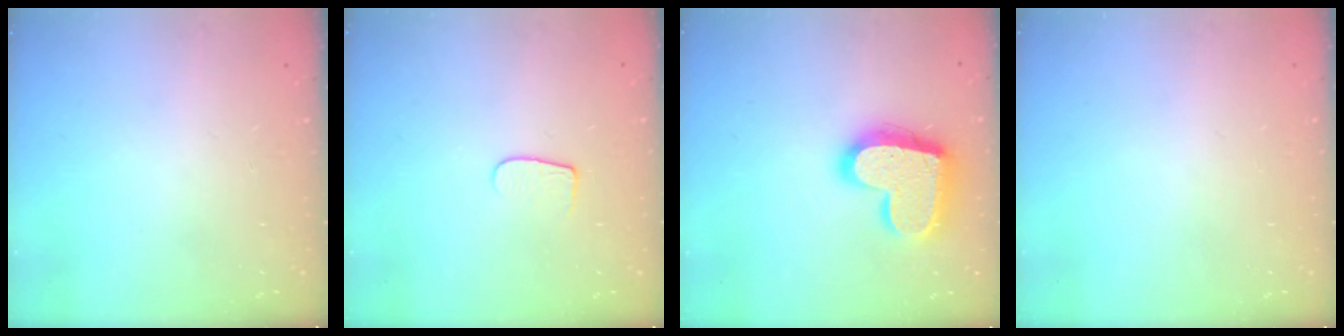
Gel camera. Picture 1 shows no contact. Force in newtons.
{"total": 5.9, "press": 5.9, "slide": 0.6}
{"total": 19.1, "press": 19.0, "slide": 1.3}
{"total": 0.6, "press": 0.6, "slide": 0.2}